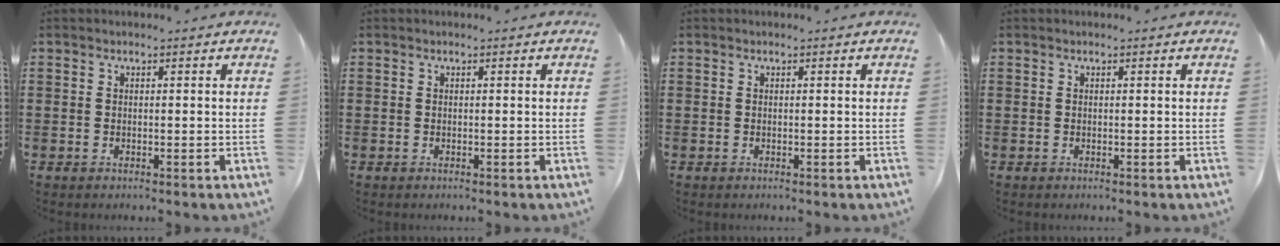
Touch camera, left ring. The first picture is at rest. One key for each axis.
{"total": 0.0}
{"total": 0.0}
{"total": 0.0}